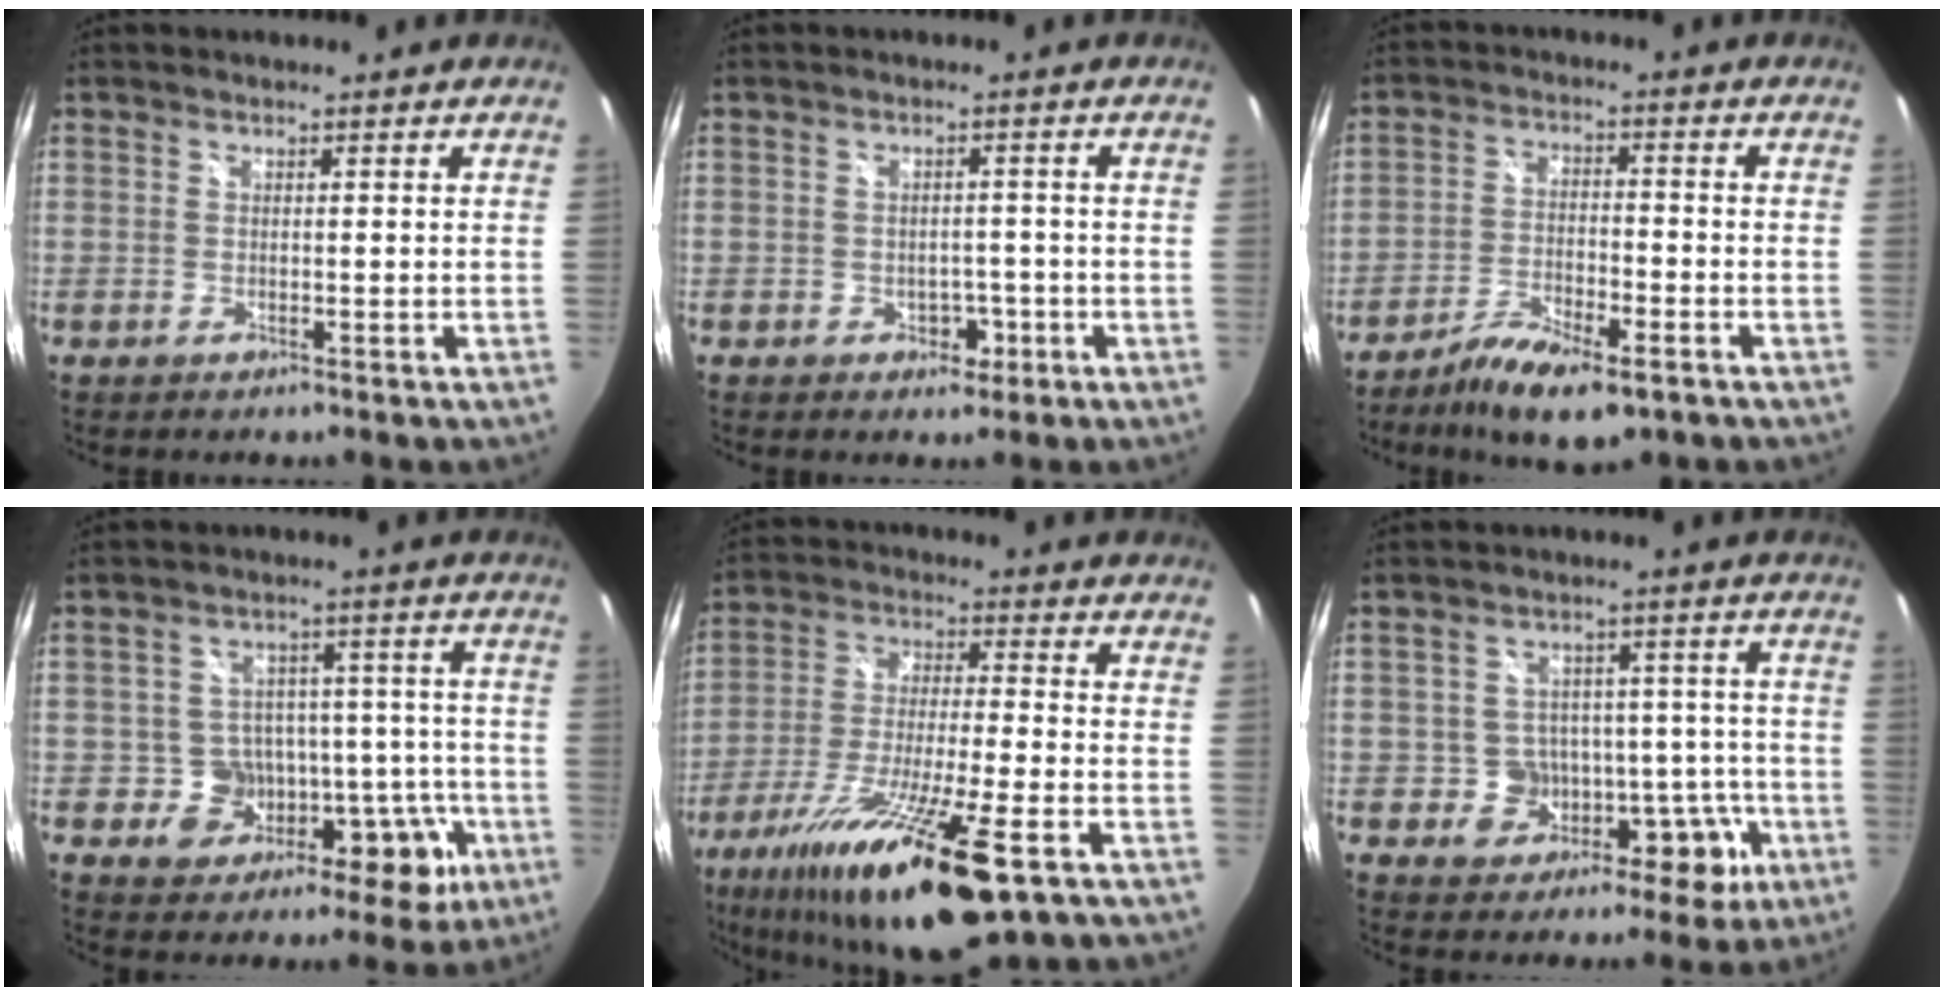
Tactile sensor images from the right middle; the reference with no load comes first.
{"total": 3.1, "force": [-1.4, 2.4, 1.4], "torque": [-0.024, 0.001, -0.012]}
{"total": 10.1, "force": [-6.9, 3.2, 6.7], "torque": [-0.148, -0.022, -0.127]}
{"total": 14.5, "force": [-4.9, 11.7, 7.1], "torque": [-0.108, 0.030, -0.045]}
{"total": 20.6, "force": [-12.3, 2.9, 16.3], "torque": [-0.312, -0.053, -0.214]}
{"total": 11.4, "force": [-4.0, 9.5, 4.8], "torque": [-0.071, 0.030, -0.035]}